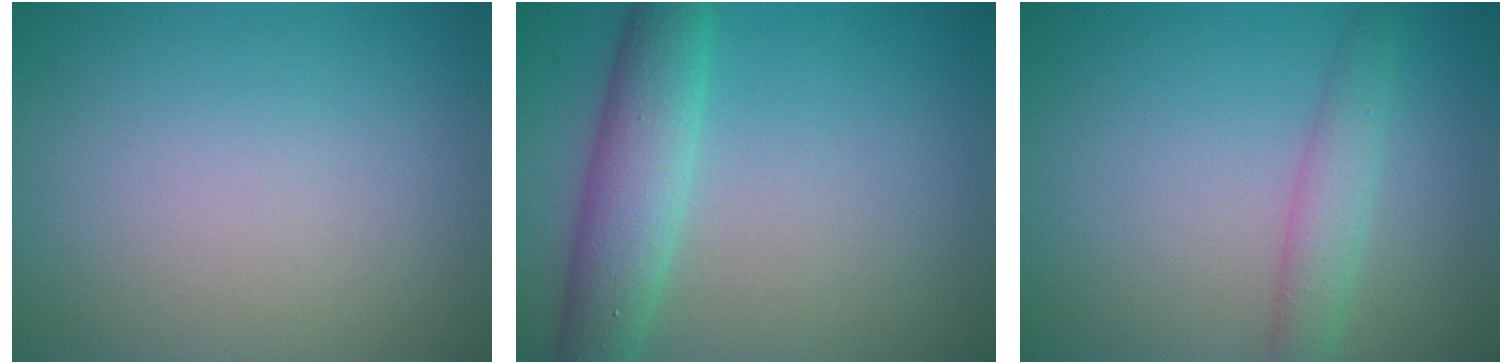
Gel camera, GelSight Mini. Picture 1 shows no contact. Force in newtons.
{"total": 5.0, "press": 5.0, "slide": 0.3}
{"total": 2.6, "press": 2.6, "slide": 0.1}